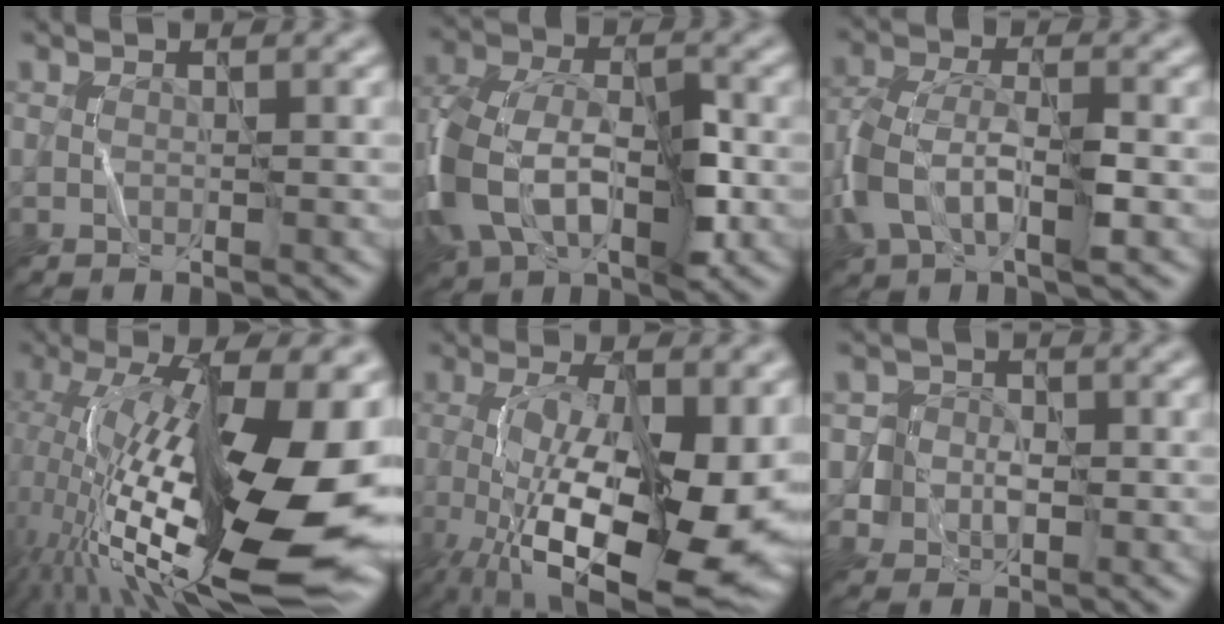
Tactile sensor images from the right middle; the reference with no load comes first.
{"total": 8.8, "force": [-2.4, 5.6, 6.3], "torque": [-0.140, 0.008, -0.057]}
{"total": 5.4, "force": [-2.1, 2.9, 4.0], "torque": [-0.091, 0.003, -0.046]}
{"total": 17.7, "force": [-1.5, 6.7, 16.4], "torque": [-0.283, 0.005, -0.025]}
{"total": 14.6, "force": [-3.5, 6.1, 12.8], "torque": [-0.205, -0.026, -0.049]}
{"total": 3.0, "force": [-0.4, 3.0, 0.3], "torque": [0.010, 0.012, -0.022]}